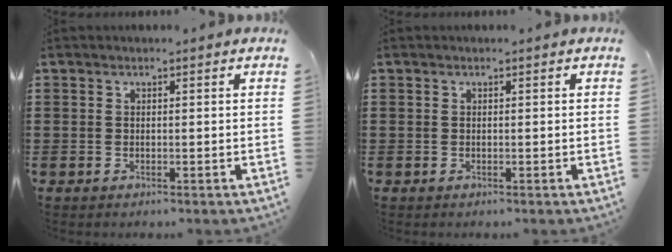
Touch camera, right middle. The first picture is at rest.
{"total": 0.0}